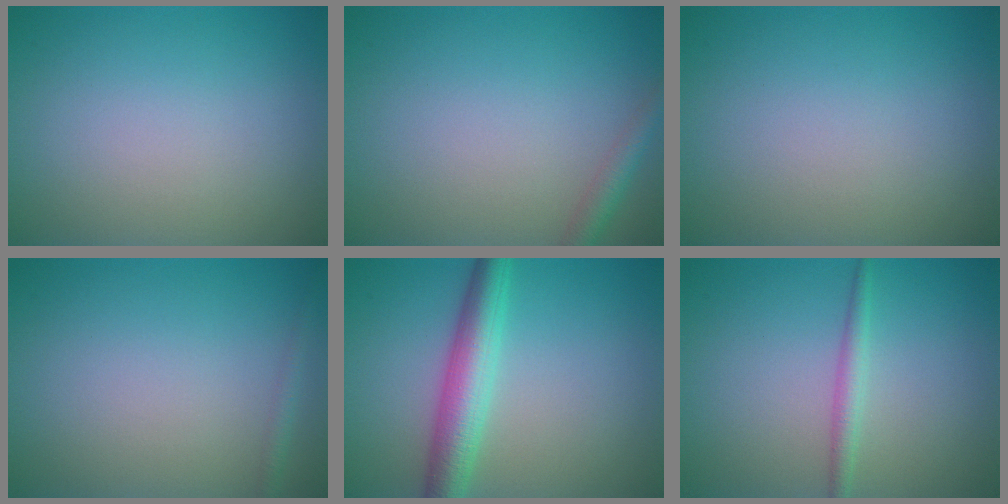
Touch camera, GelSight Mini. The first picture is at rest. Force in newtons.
{"total": 1.8, "press": 1.8, "slide": 0.1}
{"total": 0.0}
{"total": 0.9, "press": 0.9, "slide": 0.1}
{"total": 4.9, "press": 4.9, "slide": 0.0}
{"total": 1.7, "press": 1.7, "slide": 0.1}